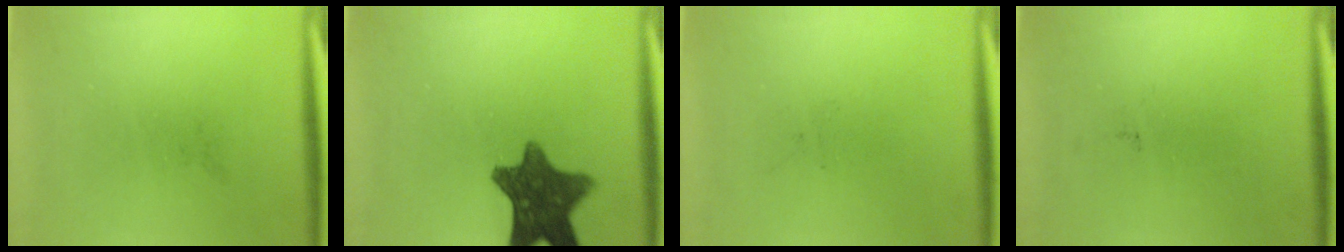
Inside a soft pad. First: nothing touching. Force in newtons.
{"total": 11.0}
{"total": 0.0}
{"total": 0.0}